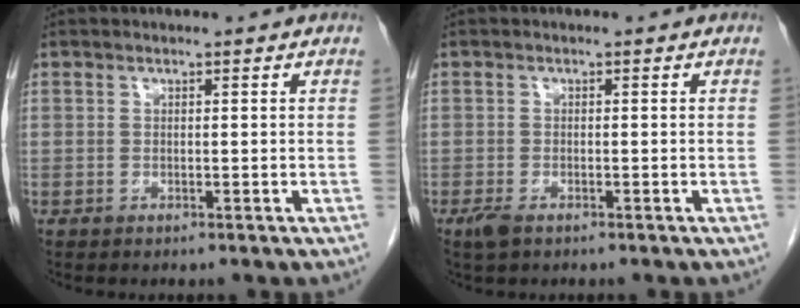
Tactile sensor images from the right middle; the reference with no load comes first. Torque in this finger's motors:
{"motor_torque": [0.47, -0.30, 0.01, 0.00]}